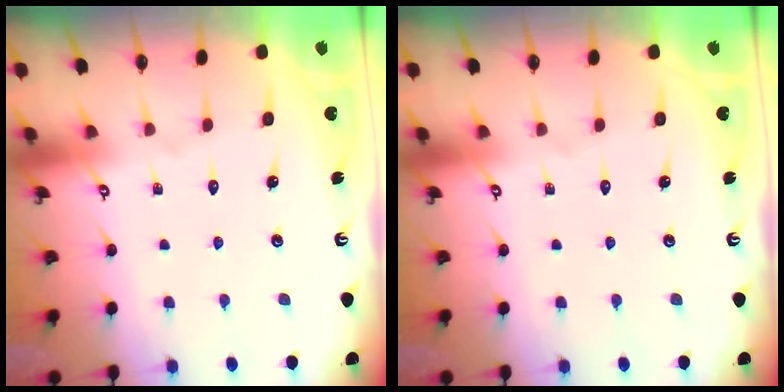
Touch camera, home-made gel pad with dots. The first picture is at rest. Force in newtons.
{"total": 0.0}